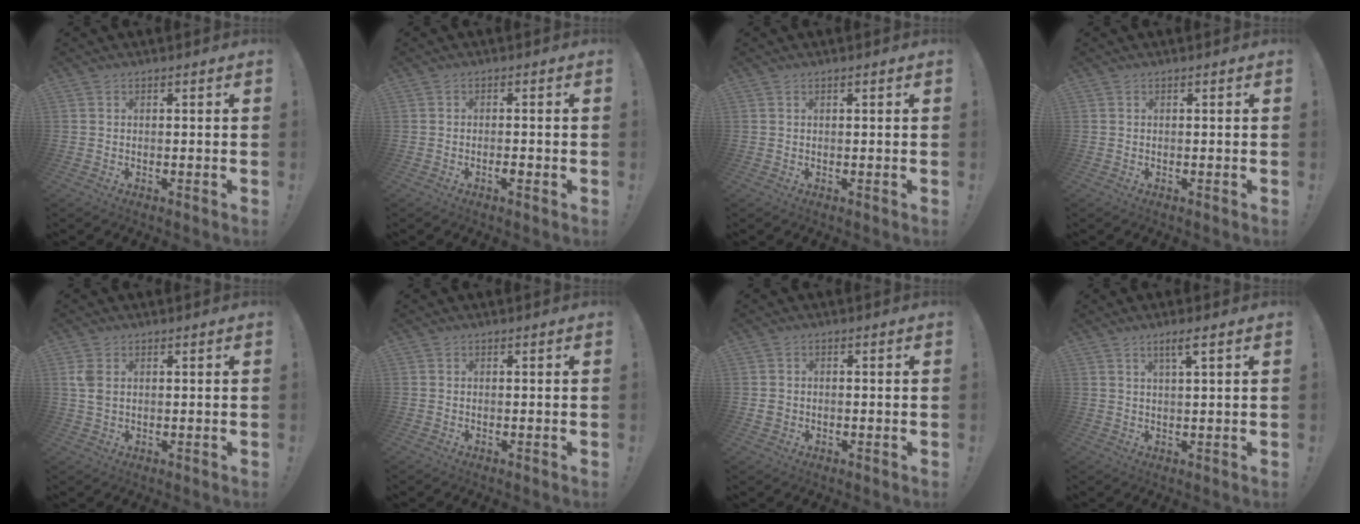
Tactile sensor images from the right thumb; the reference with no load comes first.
{"total": 1.9, "force": [-1.2, 0.2, 1.4], "torque": [-0.025, 0.005, -0.021]}
{"total": 0.6, "force": [0.3, 0.0, 0.5], "torque": [-0.011, 0.002, 0.005]}
{"total": 0.0}
{"total": 3.7, "force": [1.1, 2.5, 2.5], "torque": [-0.049, 0.006, 0.023]}
{"total": 0.0}
{"total": 2.0, "force": [-0.5, 1.8, 0.6], "torque": [-0.010, 0.005, -0.007]}
{"total": 3.6, "force": [1.9, -0.1, 3.0], "torque": [-0.047, -0.006, 0.027]}